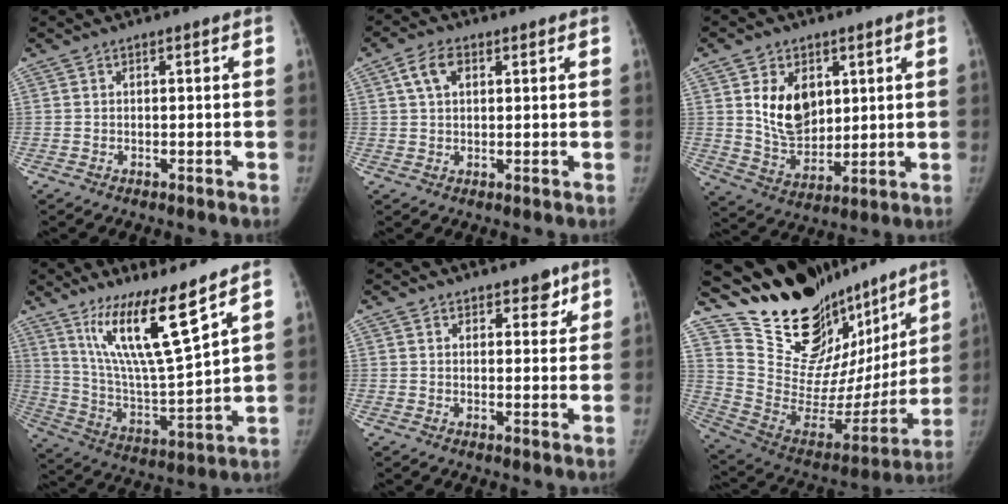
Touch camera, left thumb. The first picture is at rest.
{"total": 5.0, "force": [2.1, 3.0, 3.5], "torque": [-0.061, 0.006, 0.038]}
{"total": 11.4, "force": [3.6, 7.9, 7.4], "torque": [-0.089, -0.028, 0.078]}
{"total": 16.4, "force": [10.8, 1.6, 12.2], "torque": [-0.205, -0.076, 0.208]}
{"total": 3.9, "force": [2.8, 2.0, 1.8], "torque": [0.004, -0.016, 0.039]}
{"total": 29.6, "force": [23.2, 13.5, 12.6], "torque": [-0.165, -0.116, 0.365]}